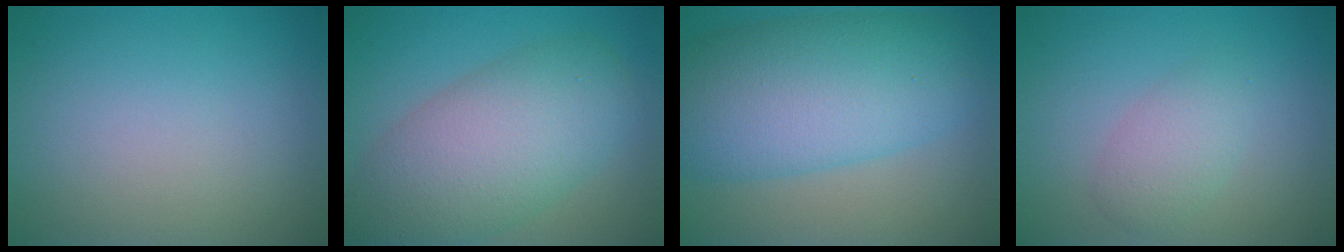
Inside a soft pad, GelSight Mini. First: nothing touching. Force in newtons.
{"total": 8.9, "press": 8.9, "slide": 0.4}
{"total": 10.4, "press": 10.4, "slide": 0.2}
{"total": 2.4, "press": 2.4, "slide": 0.1}